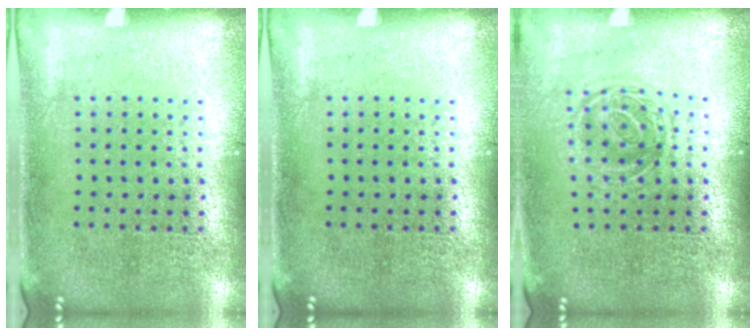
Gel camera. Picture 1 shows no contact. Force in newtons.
{"total": 0.0}
{"total": 1.2, "press": 1.0, "slide": 0.7}